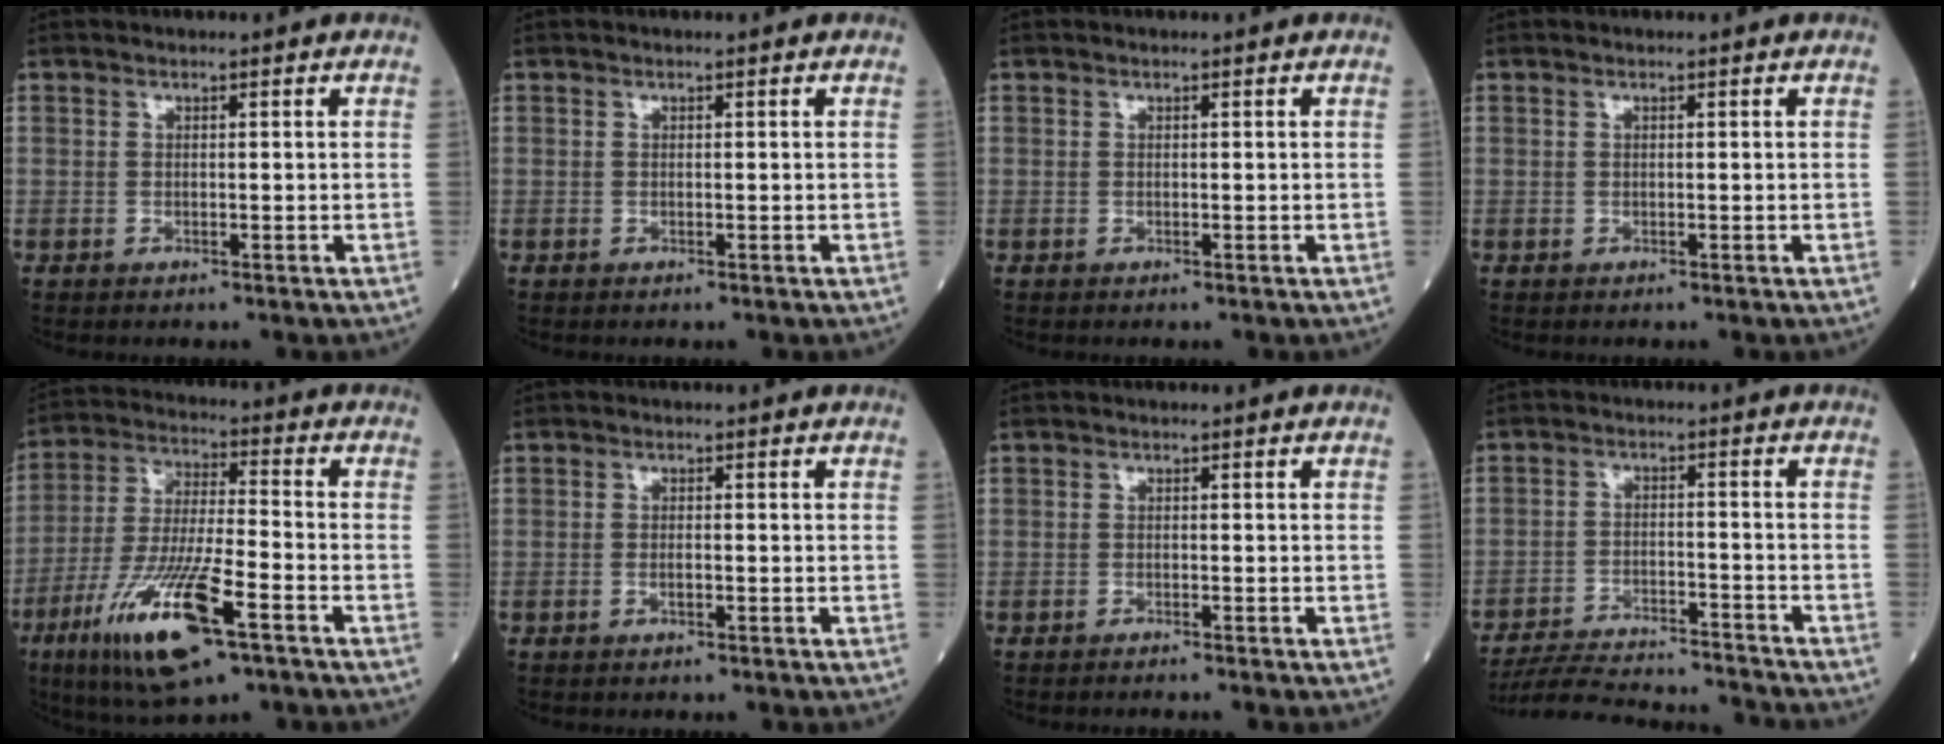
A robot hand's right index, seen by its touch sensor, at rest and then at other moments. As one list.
[{"total": 0.0}, {"total": 0.0}, {"total": 0.0}, {"total": 16.4, "force": [-8.0, 2.7, 14.0], "torque": [-0.288, -0.029, -0.140]}, {"total": 1.1, "force": [-0.4, 0.3, 0.9], "torque": [-0.021, -0.001, -0.007]}, {"total": 1.3, "force": [-1.2, -0.2, 0.6], "torque": [-0.007, 0.001, -0.013]}, {"total": 14.5, "force": [-14.0, 1.4, 3.4], "torque": [-0.059, 0.002, -0.206]}]